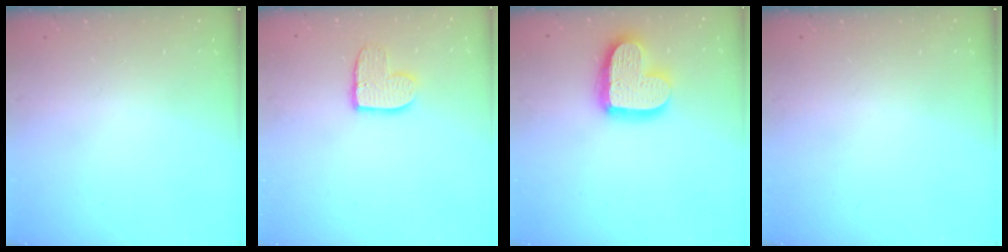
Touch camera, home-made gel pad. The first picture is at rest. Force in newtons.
{"total": 9.2, "press": 9.2, "slide": 0.2}
{"total": 17.2, "press": 17.1, "slide": 1.4}
{"total": 0.0}